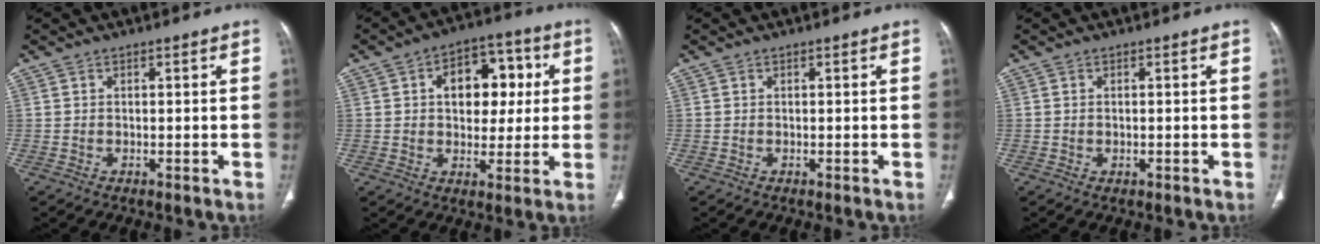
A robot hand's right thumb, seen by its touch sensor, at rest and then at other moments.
{"total": 12.9, "force": [2.5, 8.8, 9.1], "torque": [-0.081, 0.017, 0.034]}
{"total": 0.0}
{"total": 0.6, "force": [-0.2, 0.3, 0.5], "torque": [-0.015, -0.001, 0.000]}